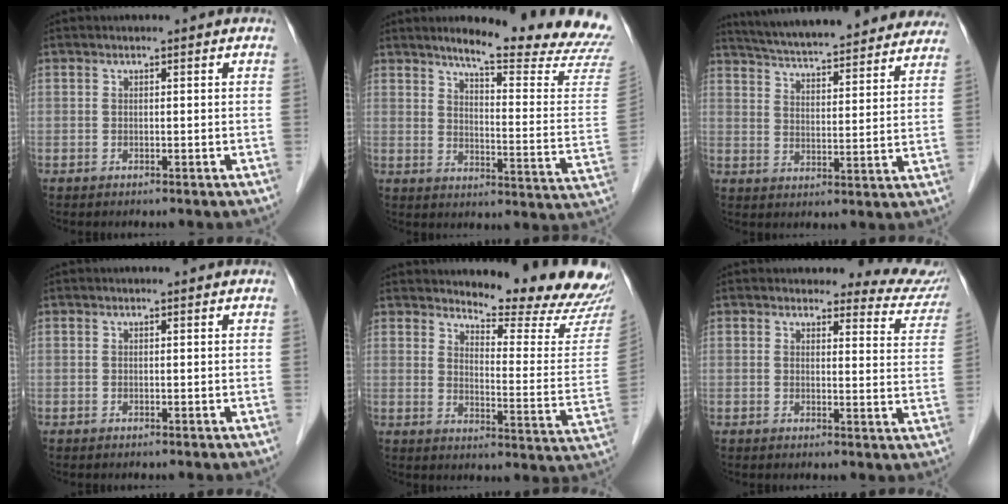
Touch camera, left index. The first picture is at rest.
{"total": 19.0, "force": [17.4, -0.3, 7.8], "torque": [-0.109, -0.101, 0.204]}
{"total": 28.7, "force": [26.1, 4.6, 11.0], "torque": [-0.181, -0.023, 0.333]}
{"total": 0.0}
{"total": 17.2, "force": [16.4, 1.5, 5.0], "torque": [-0.059, -0.110, 0.183]}
{"total": 9.0, "force": [8.7, 2.3, 0.4], "torque": [0.033, -0.046, 0.060]}